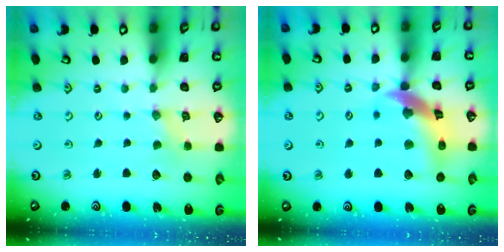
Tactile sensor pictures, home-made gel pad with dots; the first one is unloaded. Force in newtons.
{"total": 14.4, "press": 14.3, "slide": 1.9}